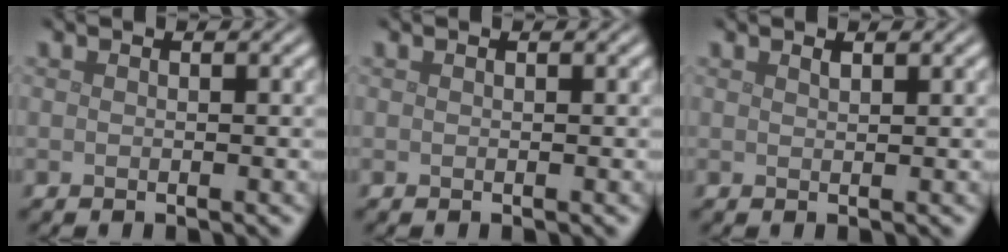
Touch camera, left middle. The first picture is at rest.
{"total": 0.0}
{"total": 0.7, "force": [0.6, 0.1, 0.4], "torque": [-0.005, -0.002, 0.011]}